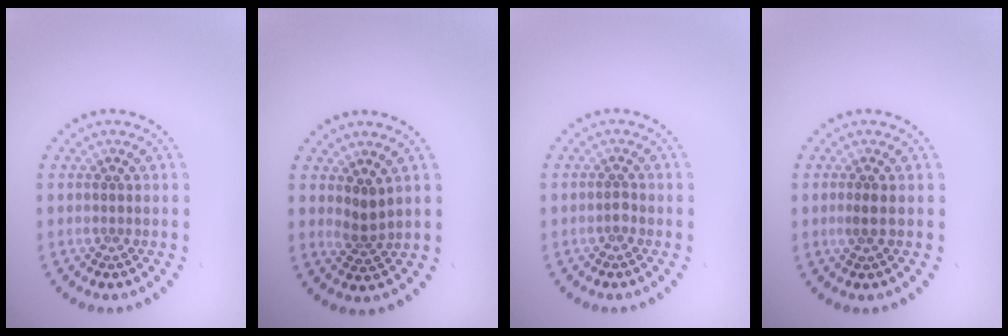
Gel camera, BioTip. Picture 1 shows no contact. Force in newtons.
{"total": 1.6, "press": 1.3, "slide": 1.0}
{"total": 0.6, "press": 0.5, "slide": 0.3}
{"total": 0.8, "press": 0.6, "slide": 0.6}